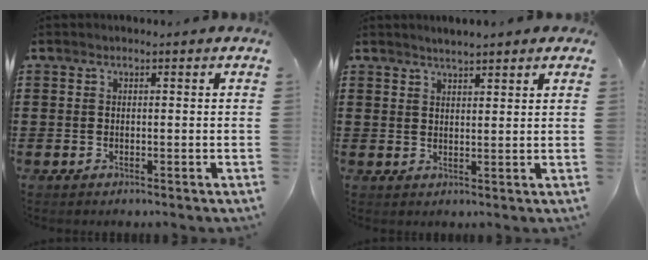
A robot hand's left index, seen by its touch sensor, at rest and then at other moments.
{"total": 2.3, "force": [2.1, 0.1, 0.8], "torque": [-0.019, 0.002, 0.040]}